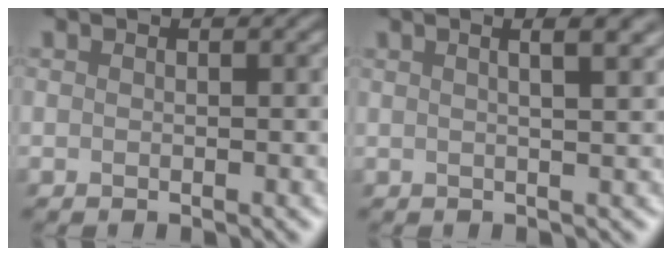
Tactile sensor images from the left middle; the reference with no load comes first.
{"total": 7.0, "force": [3.3, 3.2, 5.3], "torque": [-0.021, 0.051, 0.009]}